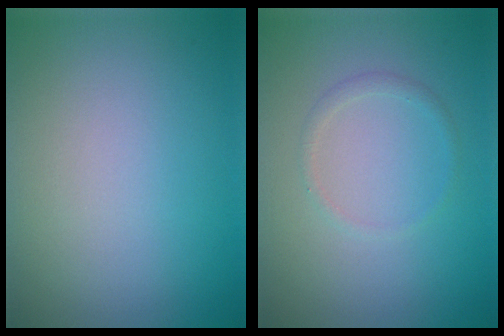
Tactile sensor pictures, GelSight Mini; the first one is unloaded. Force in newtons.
{"total": 0.9, "press": 0.9, "slide": 0.1}